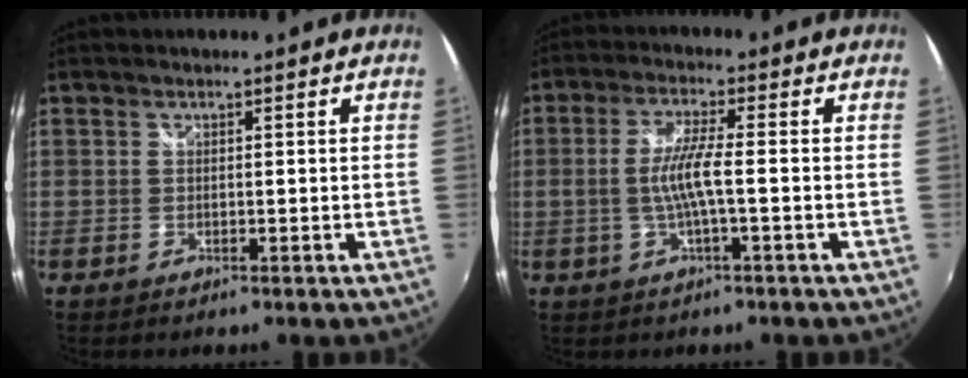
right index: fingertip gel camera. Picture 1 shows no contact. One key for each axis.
{"total": 6.0, "fx": -1.1, "fy": 0.0, "fz": 5.9, "tx": -0.120, "ty": -0.002, "tz": -0.019}